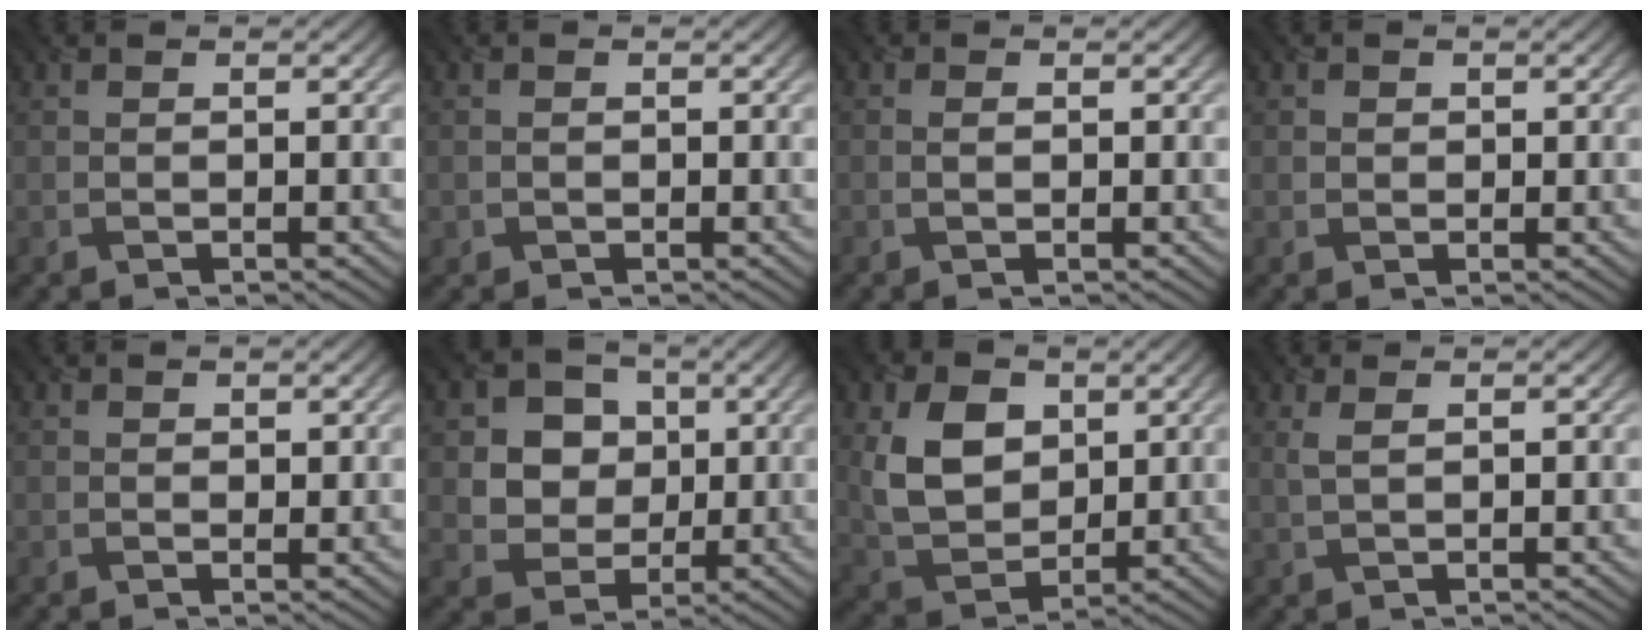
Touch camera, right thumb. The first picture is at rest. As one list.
[{"total": 0.7, "force": [-0.2, 0.7, 0.1], "torque": [0.001, -0.005, -0.006]}, {"total": 0.9, "force": [0.0, 0.4, 0.8], "torque": [-0.017, -0.001, 0.001]}, {"total": 0.8, "force": [0.2, 0.8, 0.2], "torque": [-0.003, -0.005, 0.002]}, {"total": 0.6, "force": [0.4, 0.5, 0.2], "torque": [-0.001, -0.005, 0.006]}, {"total": 7.9, "force": [1.9, 7.0, 3.3], "torque": [-0.091, 0.000, 0.036]}, {"total": 9.0, "force": [2.5, 6.3, 5.8], "torque": [-0.134, -0.004, 0.048]}, {"total": 1.8, "force": [0.9, 0.4, 1.5], "torque": [-0.039, 0.002, 0.020]}]